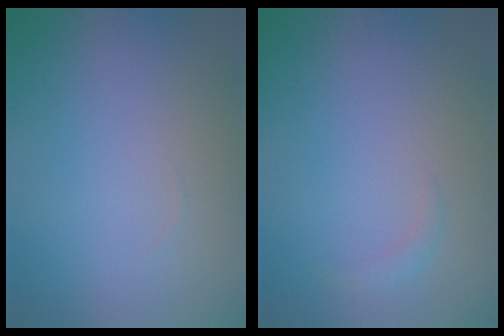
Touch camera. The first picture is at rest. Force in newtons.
{"total": 0.9, "press": 0.9, "slide": 0.1}